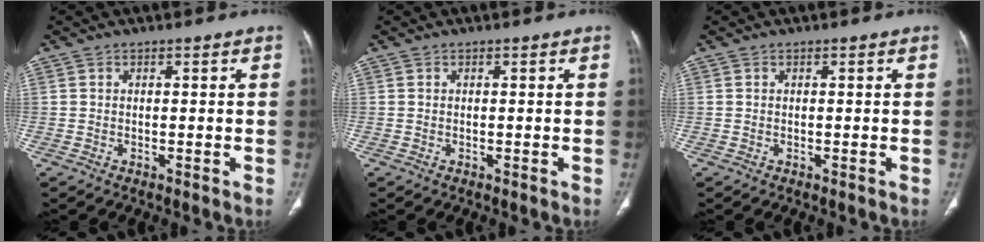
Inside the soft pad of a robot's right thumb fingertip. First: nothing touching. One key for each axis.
{"total": 0.0}
{"total": 0.0}